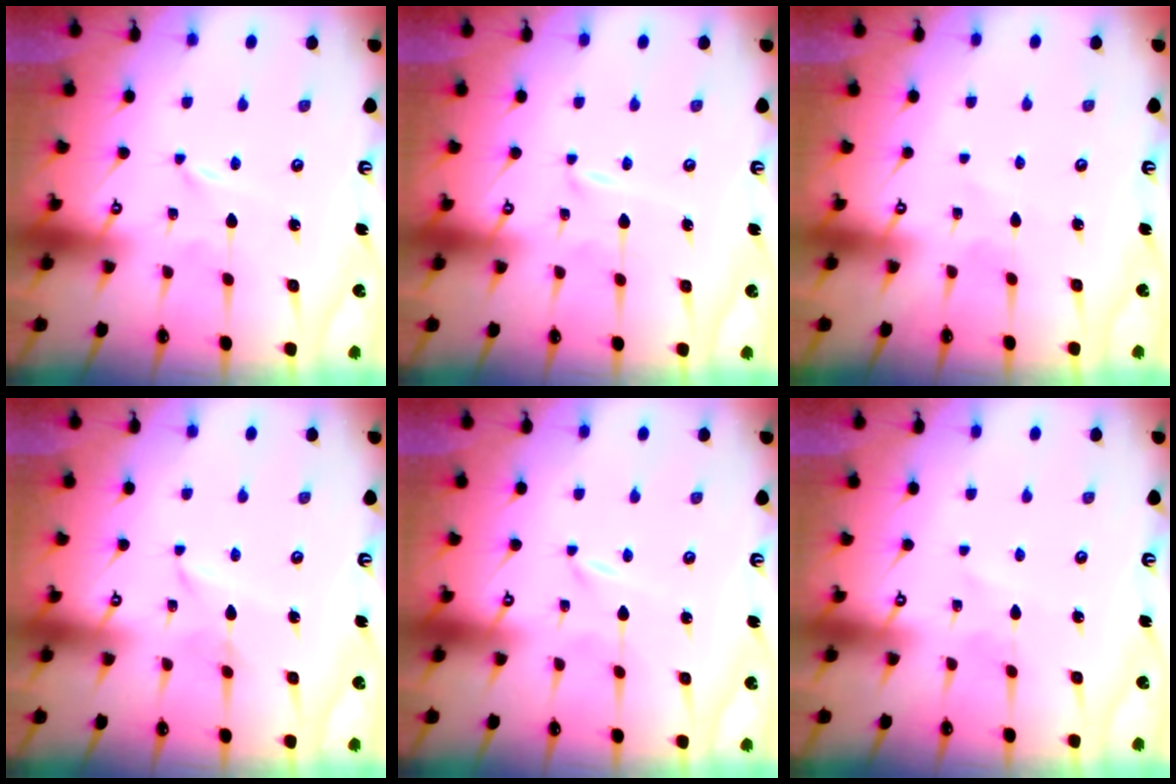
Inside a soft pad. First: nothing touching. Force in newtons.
{"total": 2.7, "press": 2.7, "slide": 0.2}
{"total": 1.1, "press": 1.1, "slide": 0.1}
{"total": 2.6, "press": 2.6, "slide": 0.3}
{"total": 0.0}
{"total": 1.8, "press": 1.7, "slide": 0.2}